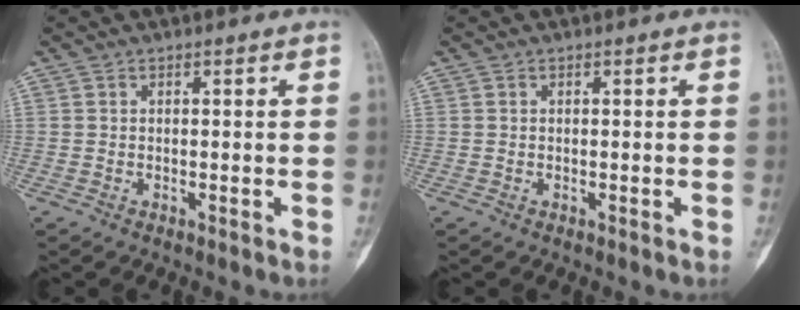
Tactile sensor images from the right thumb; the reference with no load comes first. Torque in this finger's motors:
{"motor_torque": [-0.22, -0.11, -0.20, 0.07, -0.02]}